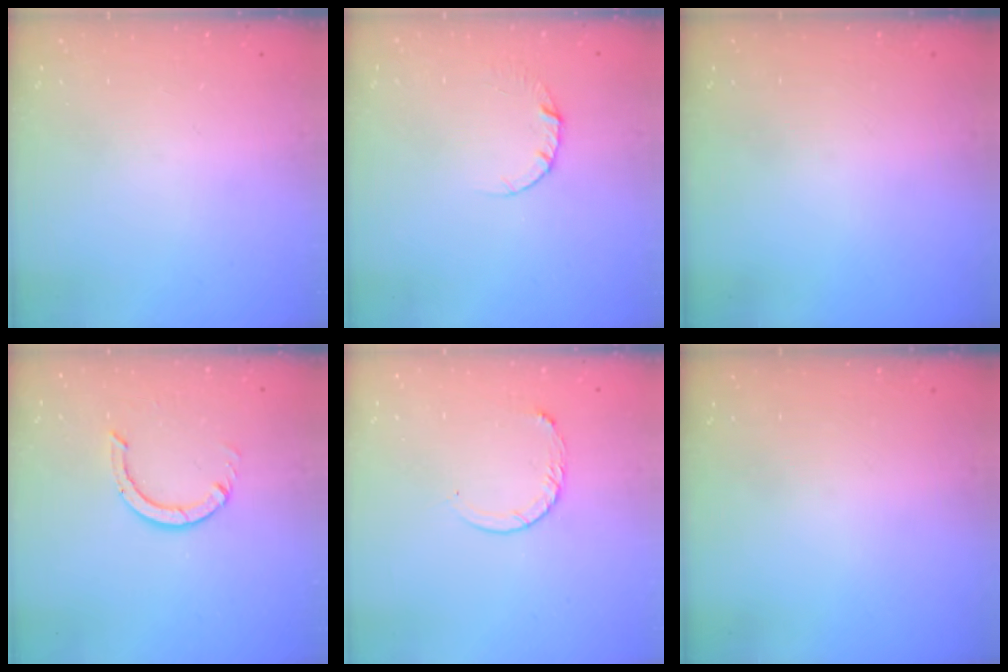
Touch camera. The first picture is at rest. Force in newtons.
{"total": 3.4, "press": 3.4, "slide": 0.4}
{"total": 0.0}
{"total": 3.6, "press": 3.6, "slide": 0.3}
{"total": 5.7, "press": 5.7, "slide": 0.6}
{"total": 0.0}